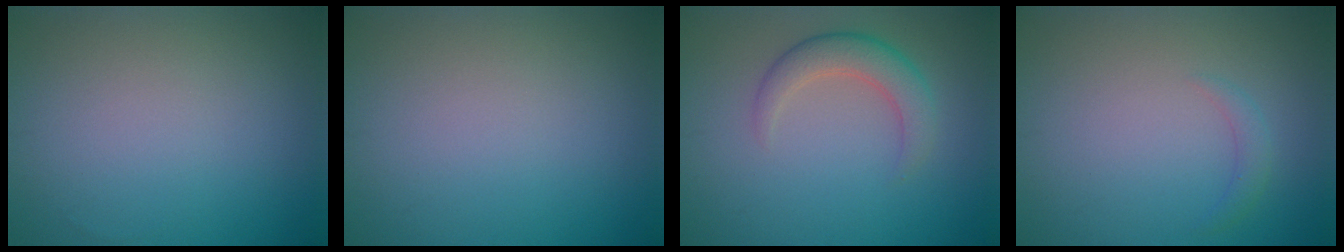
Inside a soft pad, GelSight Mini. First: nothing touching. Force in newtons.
{"total": 0.0}
{"total": 3.3, "press": 3.3, "slide": 0.3}
{"total": 1.1, "press": 1.1, "slide": 0.0}